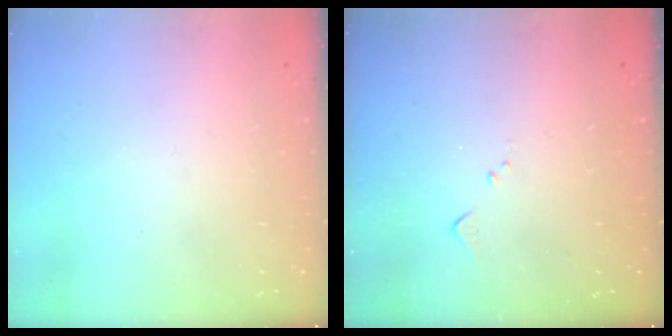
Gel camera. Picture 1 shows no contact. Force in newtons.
{"total": 4.9, "press": 4.8, "slide": 0.7}